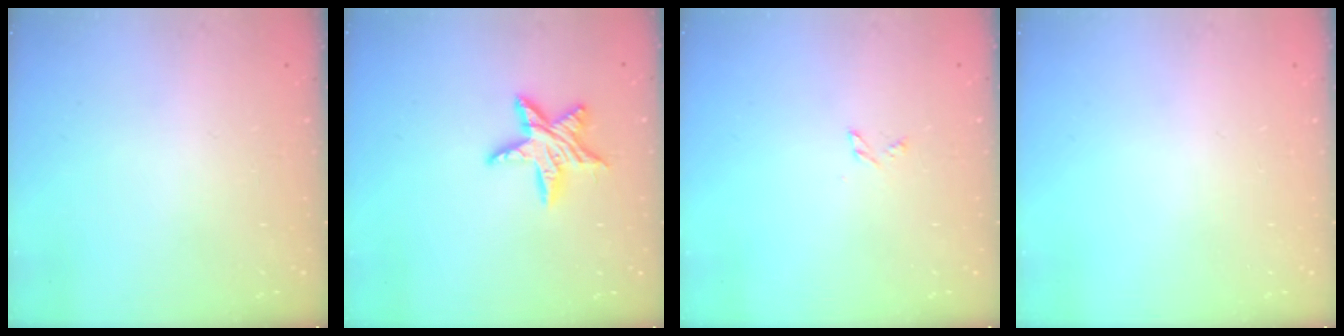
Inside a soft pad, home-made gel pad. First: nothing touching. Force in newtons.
{"total": 10.7, "press": 10.7, "slide": 0.7}
{"total": 2.4, "press": 2.4, "slide": 0.2}
{"total": 0.0}